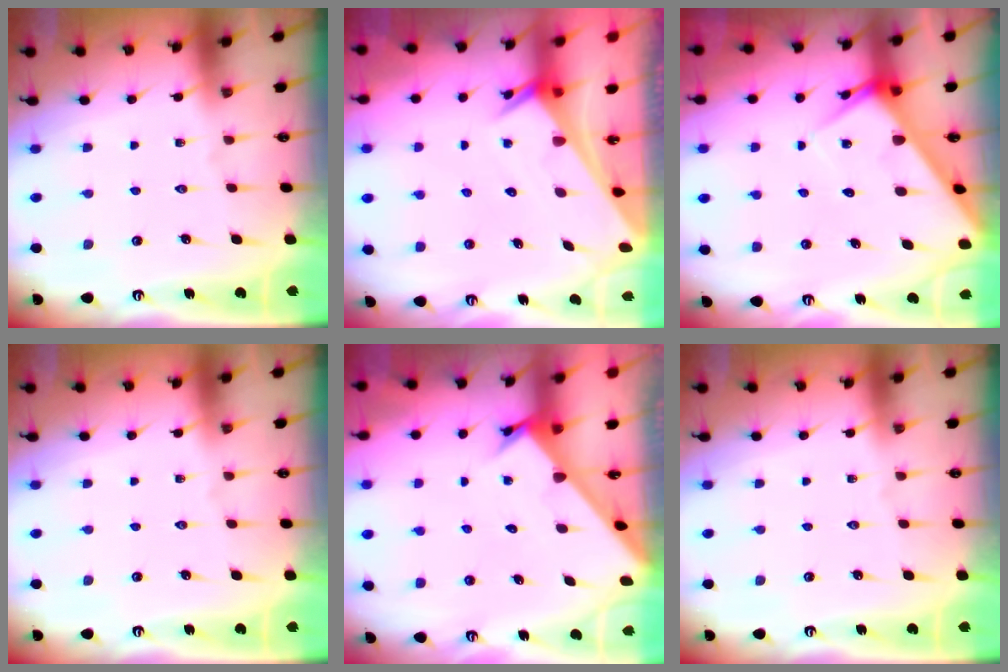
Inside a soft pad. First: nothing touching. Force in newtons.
{"total": 2.6, "press": 2.6, "slide": 0.1}
{"total": 6.1, "press": 6.1, "slide": 0.5}
{"total": 0.0}
{"total": 2.1, "press": 2.1, "slide": 0.2}
{"total": 0.0}